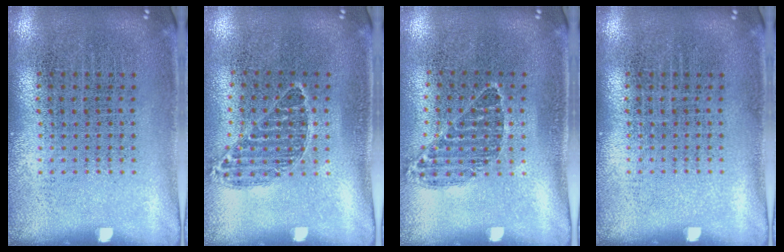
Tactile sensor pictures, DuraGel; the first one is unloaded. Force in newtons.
{"total": 0.8, "press": 0.7, "slide": 0.3}
{"total": 0.9, "press": 0.7, "slide": 0.5}
{"total": 0.0}